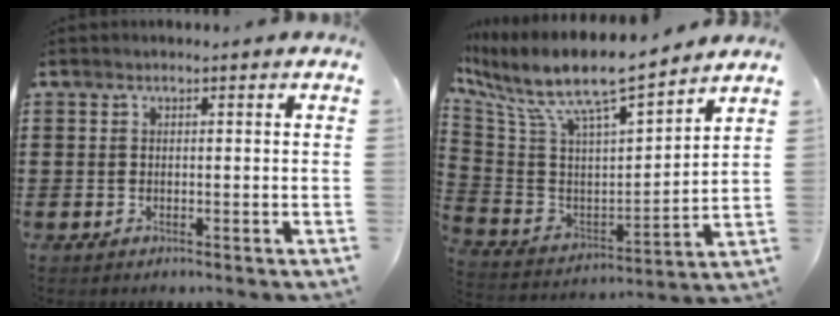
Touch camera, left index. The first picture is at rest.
{"total": 9.8, "force": [7.9, 1.8, 5.5], "torque": [-0.143, -0.060, 0.131]}